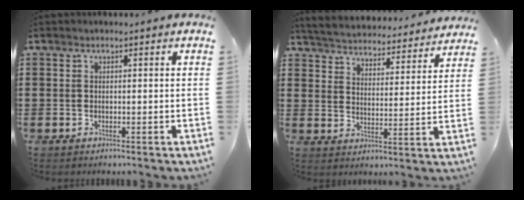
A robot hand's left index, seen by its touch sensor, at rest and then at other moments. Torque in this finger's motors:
{"motor_torque": [1.70, -0.44, 0.42, 0.08]}